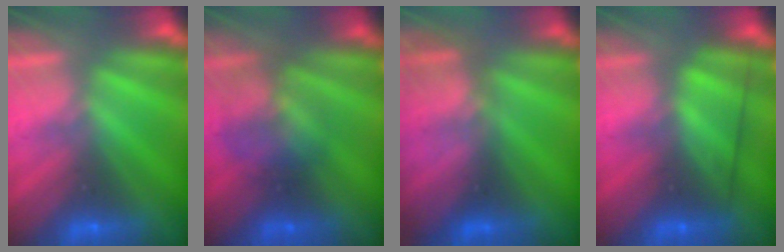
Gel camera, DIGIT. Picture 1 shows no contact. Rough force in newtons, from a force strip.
{"total": 2.3}
{"total": 2.7}
{"total": 2.6}